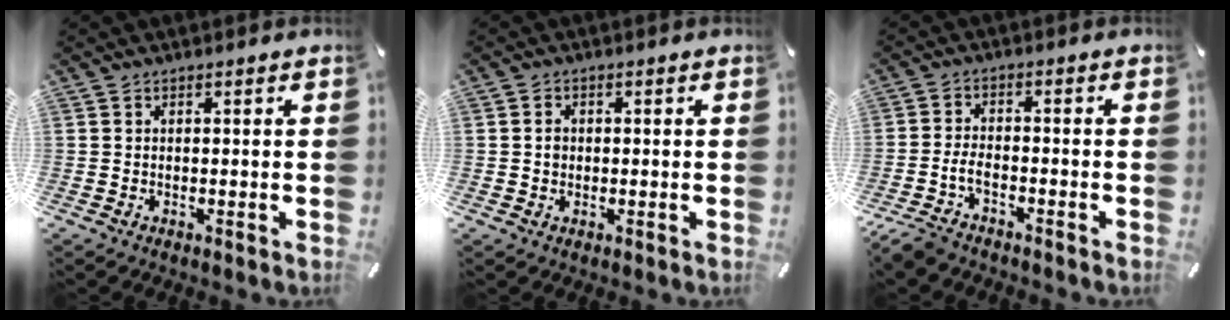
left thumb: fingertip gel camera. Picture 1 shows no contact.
{"total": 1.9, "force": [-0.1, 1.7, 0.9], "torque": [-0.012, 0.003, -0.005]}
{"total": 4.9, "force": [-3.5, 2.1, 2.7], "torque": [-0.071, 0.010, -0.069]}